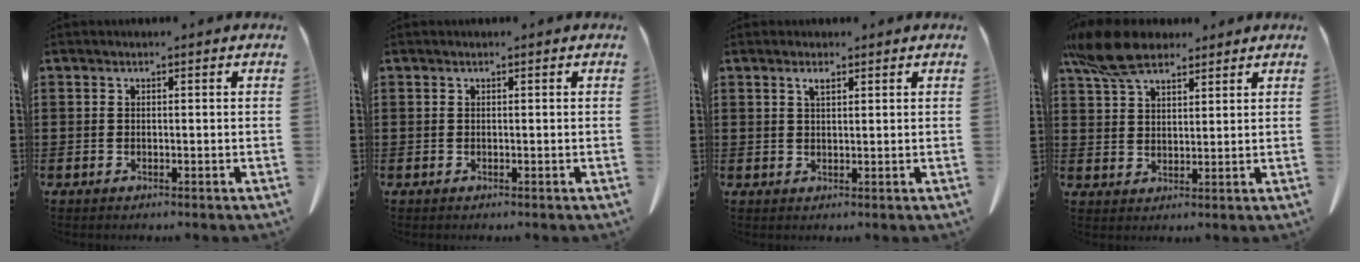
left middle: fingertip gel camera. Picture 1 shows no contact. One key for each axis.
{"total": 0.0}
{"total": 1.7, "fx": 1.1, "fy": 0.5, "fz": 1.3, "tx": -0.020, "ty": -0.003, "tz": 0.018}
{"total": 8.7, "fx": 6.6, "fy": 3.3, "fz": 4.6, "tx": -0.110, "ty": -0.003, "tz": 0.126}